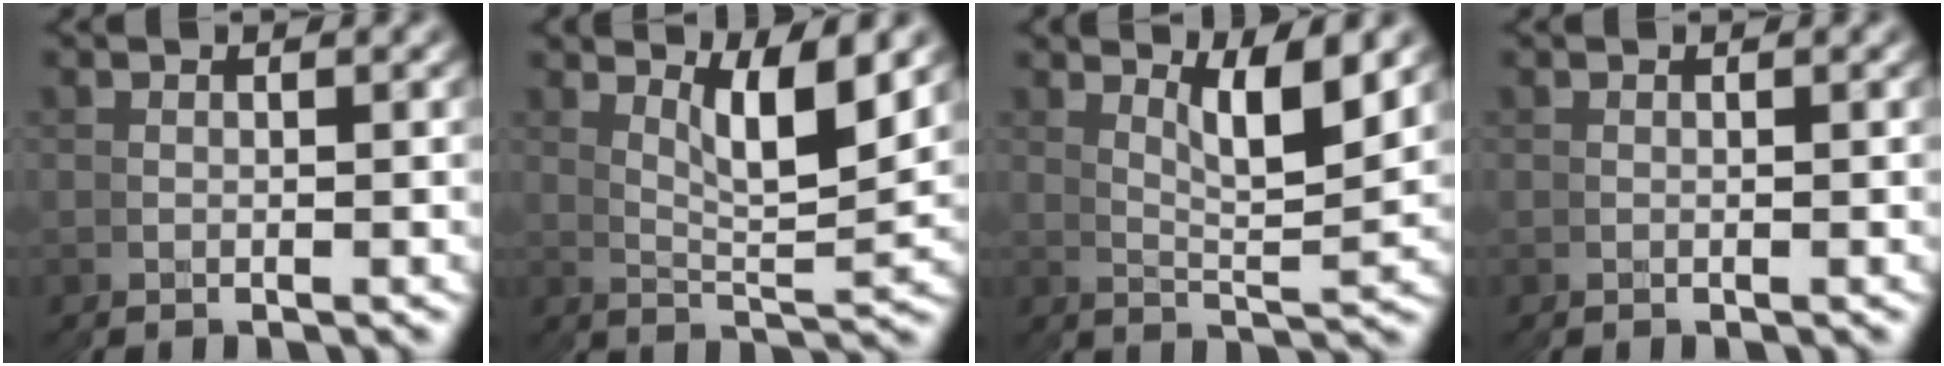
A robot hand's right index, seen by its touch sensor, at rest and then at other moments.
{"total": 4.6, "force": [3.1, 0.4, 3.4], "torque": [-0.060, -0.002, 0.053]}
{"total": 4.2, "force": [2.9, 0.1, 3.0], "torque": [-0.055, -0.003, 0.051]}
{"total": 0.0}